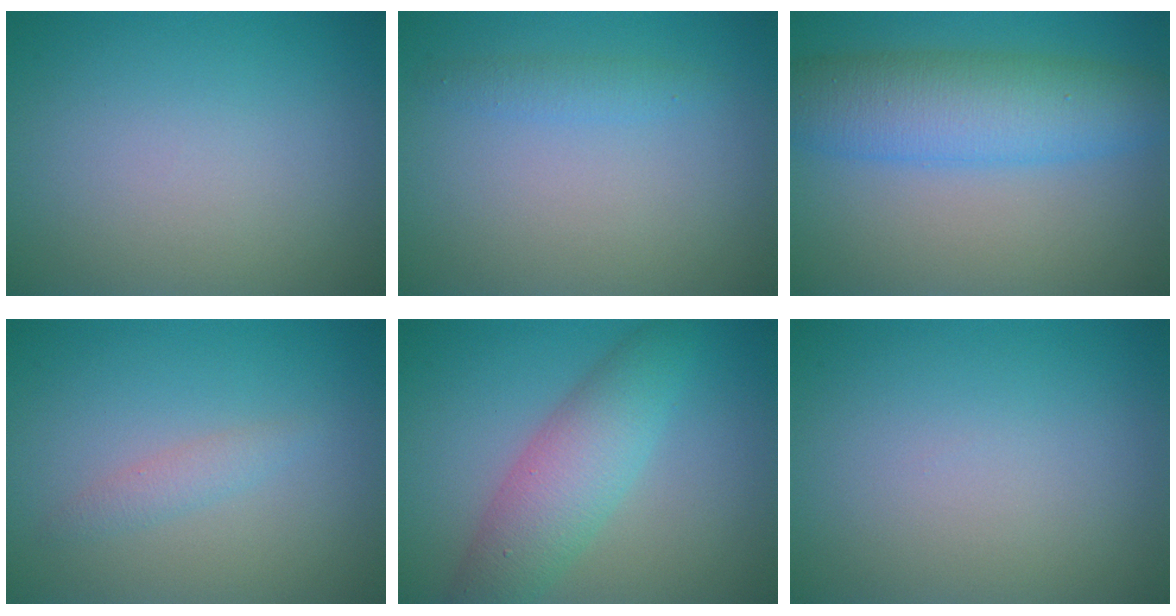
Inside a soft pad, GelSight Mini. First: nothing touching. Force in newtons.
{"total": 1.3, "press": 1.3, "slide": 0.0}
{"total": 7.4, "press": 7.4, "slide": 0.1}
{"total": 1.3, "press": 1.3, "slide": 0.0}
{"total": 5.3, "press": 5.3, "slide": 0.0}
{"total": 0.0}